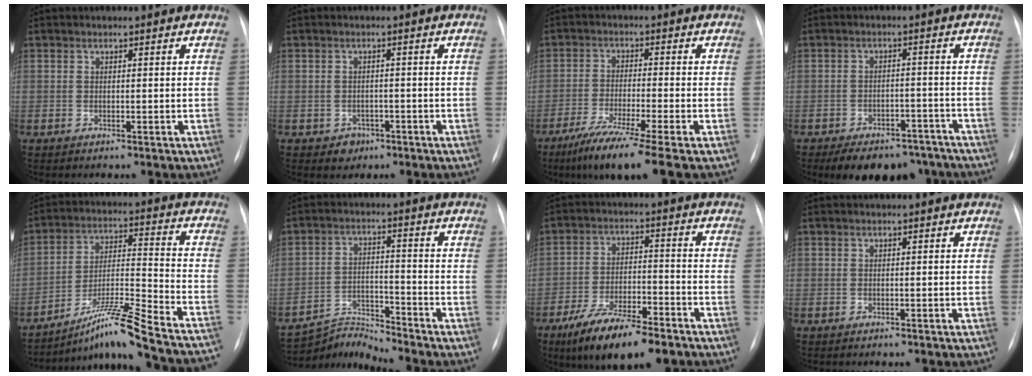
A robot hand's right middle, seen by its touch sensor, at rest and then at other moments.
{"total": 2.3, "force": [-1.2, 1.9, 0.4], "torque": [0.000, 0.007, -0.012]}
{"total": 9.8, "force": [-6.8, -1.2, 7.0], "torque": [-0.125, -0.036, -0.118]}
{"total": 13.4, "force": [-10.6, 6.5, 5.1], "torque": [-0.070, 0.013, -0.134]}
{"total": 20.8, "force": [-17.8, -0.9, 10.8], "torque": [-0.150, 0.005, -0.276]}
{"total": 6.3, "force": [-5.8, -1.6, -1.9], "torque": [0.024, 0.003, -0.104]}
{"total": 12.7, "force": [-8.8, 3.4, 8.5], "torque": [-0.151, -0.014, -0.150]}
{"total": 0.0}